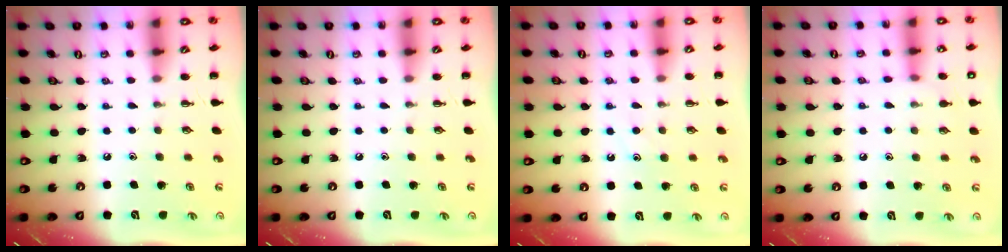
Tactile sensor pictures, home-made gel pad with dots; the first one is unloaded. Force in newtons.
{"total": 0.0}
{"total": 8.0, "press": 8.0, "slide": 1.0}
{"total": 7.8, "press": 7.5, "slide": 2.1}